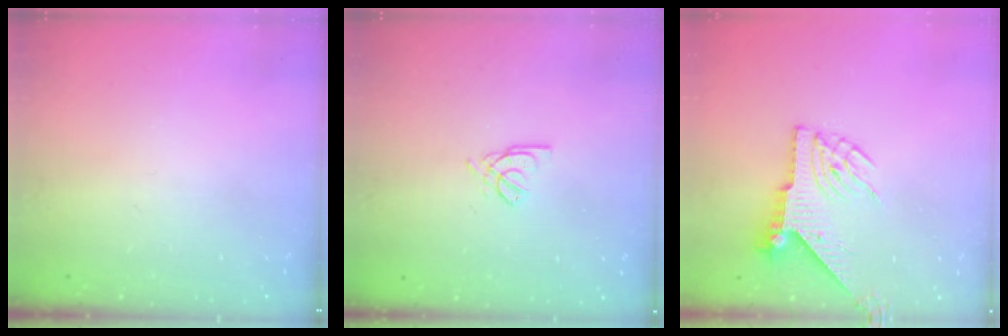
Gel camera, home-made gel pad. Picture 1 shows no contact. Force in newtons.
{"total": 2.0, "press": 2.0, "slide": 0.4}
{"total": 6.8, "press": 6.8, "slide": 0.5}